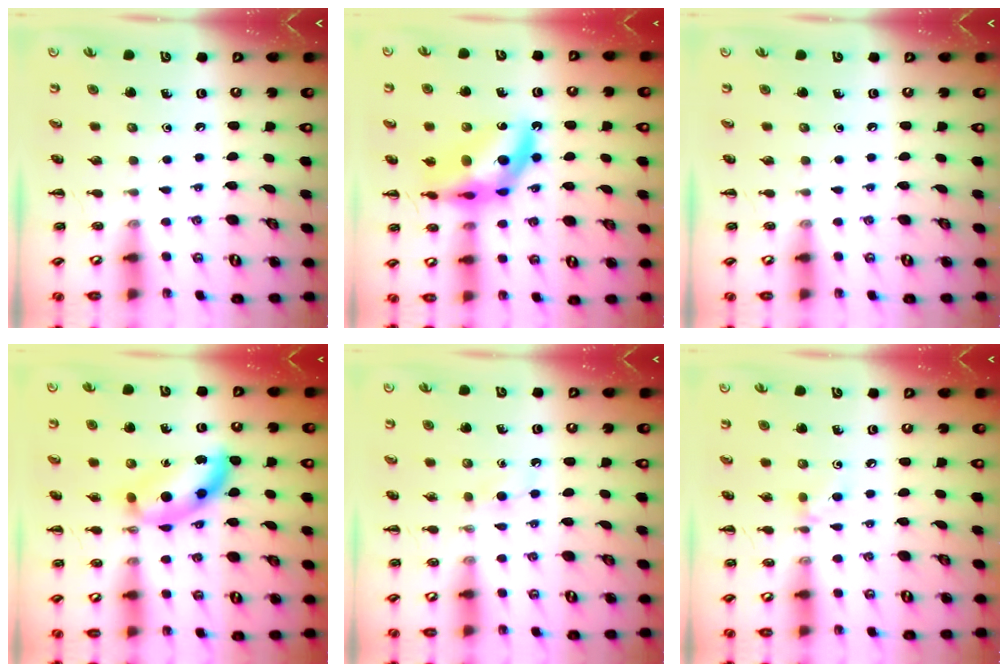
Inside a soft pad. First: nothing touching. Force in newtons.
{"total": 13.7, "press": 13.1, "slide": 4.0}
{"total": 0.0}
{"total": 10.7, "press": 10.7, "slide": 0.5}
{"total": 2.7, "press": 2.5, "slide": 1.0}
{"total": 4.7, "press": 4.5, "slide": 1.6}